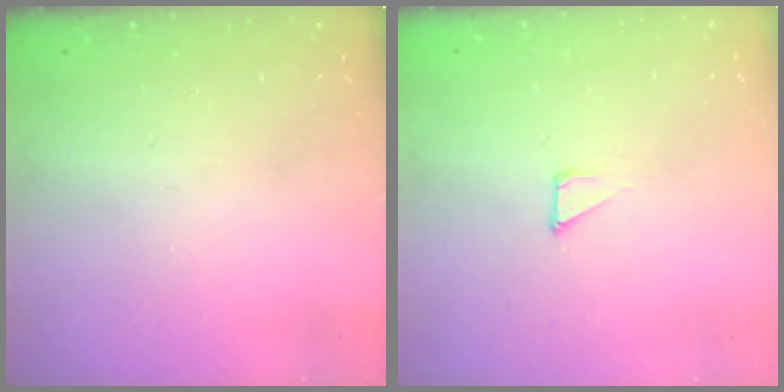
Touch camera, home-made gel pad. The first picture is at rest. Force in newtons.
{"total": 1.2, "press": 1.2, "slide": 0.0}